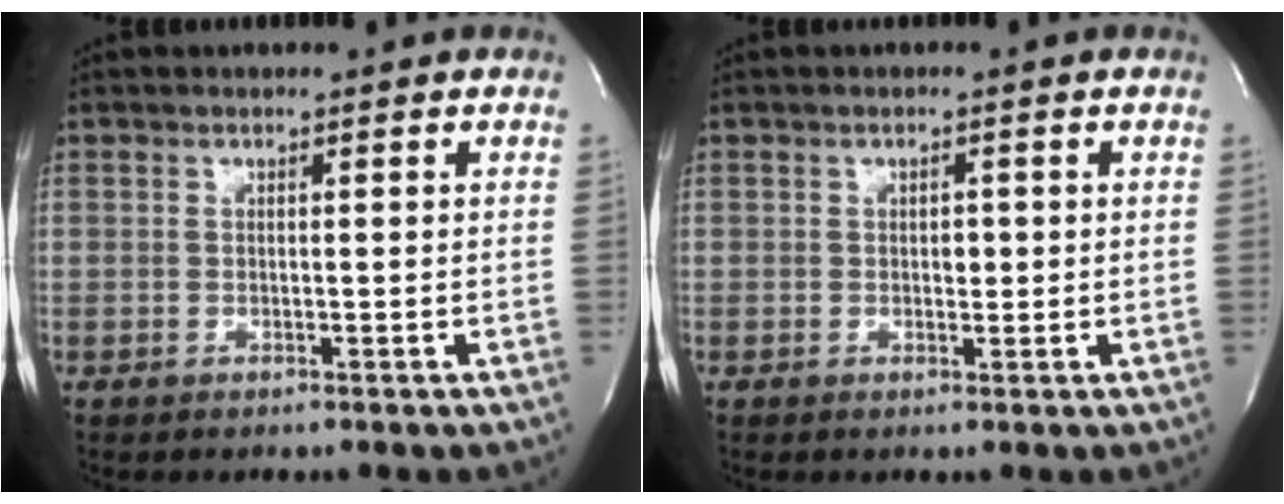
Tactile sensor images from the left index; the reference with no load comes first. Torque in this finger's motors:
{"motor_torque": [-0.16, 0.36, -0.05, 0.00]}